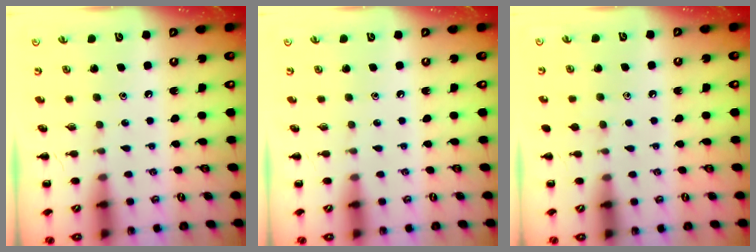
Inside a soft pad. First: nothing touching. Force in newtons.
{"total": 0.0}
{"total": 2.8, "press": 2.5, "slide": 1.3}